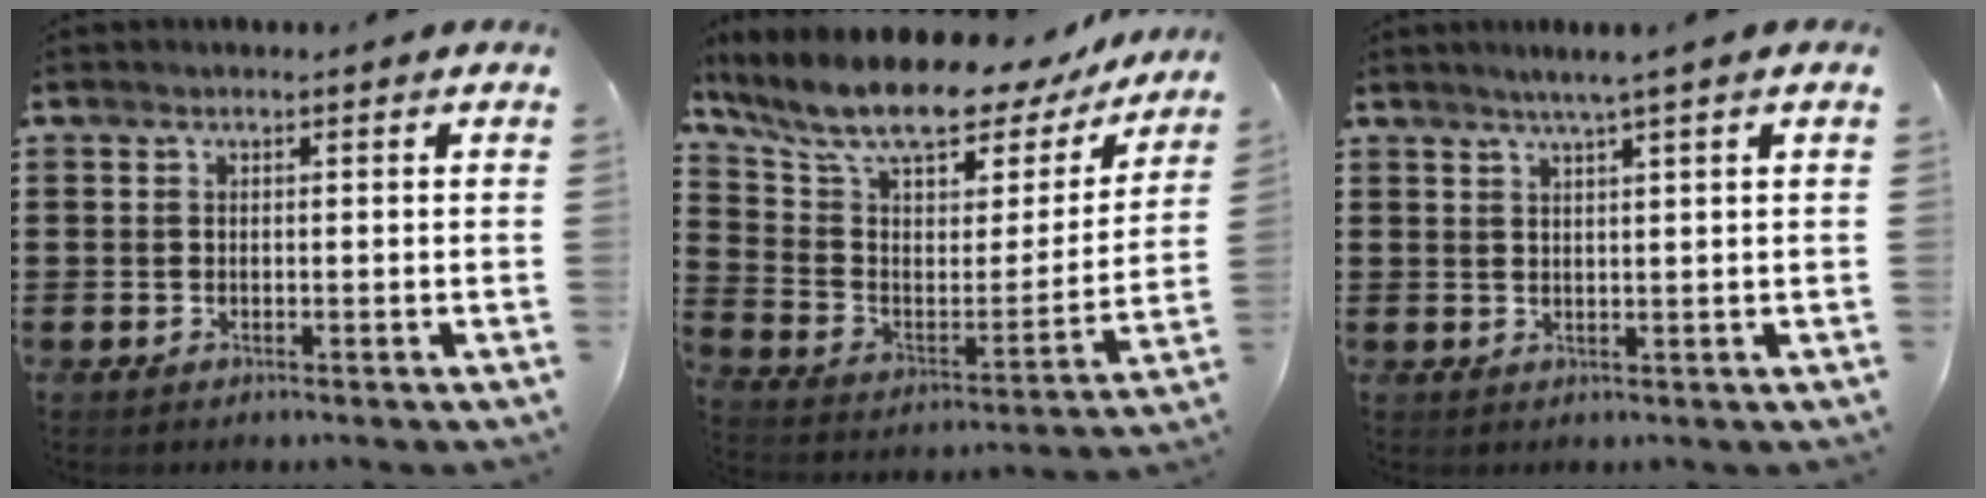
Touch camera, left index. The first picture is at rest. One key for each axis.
{"total": 11.7, "fx": 9.5, "fy": 3.2, "fz": 6.0, "tx": -0.143, "ty": -0.064, "tz": 0.162}
{"total": 2.4, "fx": 1.7, "fy": -0.6, "fz": 1.6, "tx": -0.034, "ty": -0.002, "tz": 0.030}